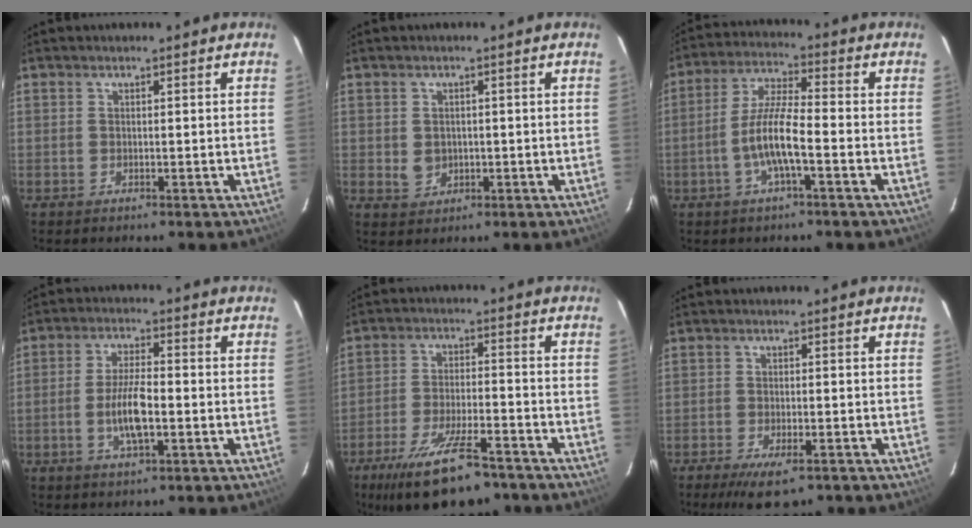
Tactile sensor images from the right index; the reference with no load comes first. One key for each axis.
{"total": 2.5, "fx": -0.2, "fy": 2.2, "fz": 1.2, "tx": -0.019, "ty": 0.003, "tz": 0.003}
{"total": 8.3, "fx": -3.0, "fy": 1.0, "fz": 7.7, "tx": -0.158, "ty": 0.007, "tz": -0.057}
{"total": 7.4, "fx": -1.9, "fy": 2.4, "fz": 6.7, "tx": -0.133, "ty": 0.003, "tz": -0.036}
{"total": 15.4, "fx": -11.0, "fy": 4.7, "fz": 9.6, "tx": -0.192, "ty": -0.023, "tz": -0.176}
{"total": 6.8, "fx": -4.6, "fy": 2.3, "fz": 4.5, "tx": -0.099, "ty": -0.020, "tz": -0.073}